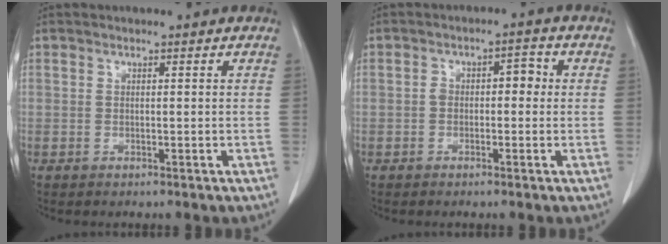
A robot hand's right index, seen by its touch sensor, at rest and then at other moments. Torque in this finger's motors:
{"motor_torque": [0.03, 0.04, 0.04, 0.01]}